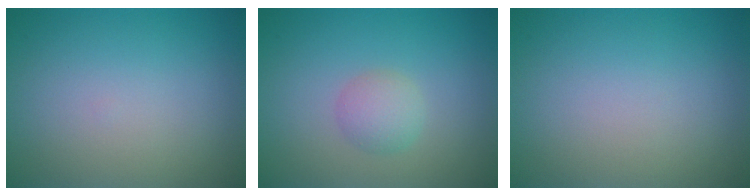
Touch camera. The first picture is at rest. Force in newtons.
{"total": 2.0, "press": 2.0, "slide": 0.0}
{"total": 0.0}